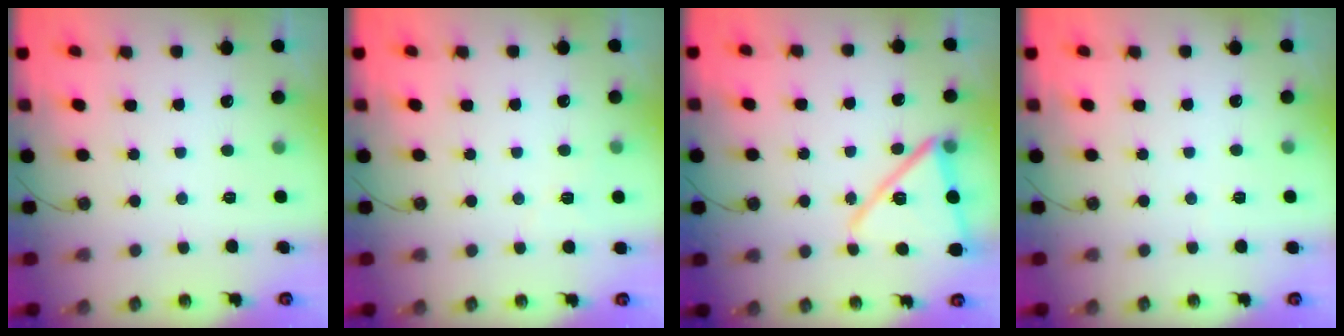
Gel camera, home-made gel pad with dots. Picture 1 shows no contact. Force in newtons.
{"total": 4.2, "press": 3.4, "slide": 2.4}
{"total": 16.0, "press": 14.6, "slide": 6.4}
{"total": 1.1, "press": 0.7, "slide": 0.8}